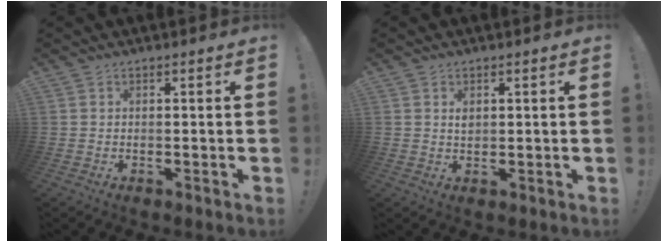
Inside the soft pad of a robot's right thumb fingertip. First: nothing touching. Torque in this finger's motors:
{"motor_torque": [0.03, 0.03, 0.29, -0.40, 0.04]}